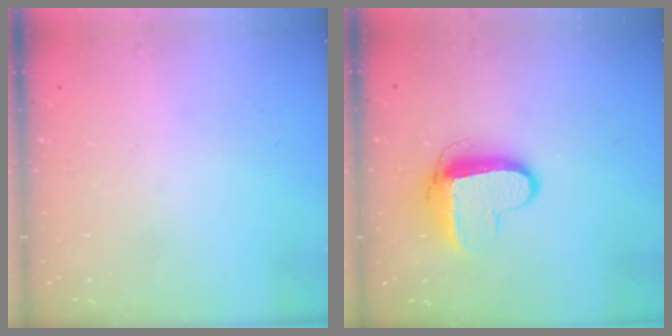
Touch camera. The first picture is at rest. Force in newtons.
{"total": 9.5, "press": 9.5, "slide": 0.8}